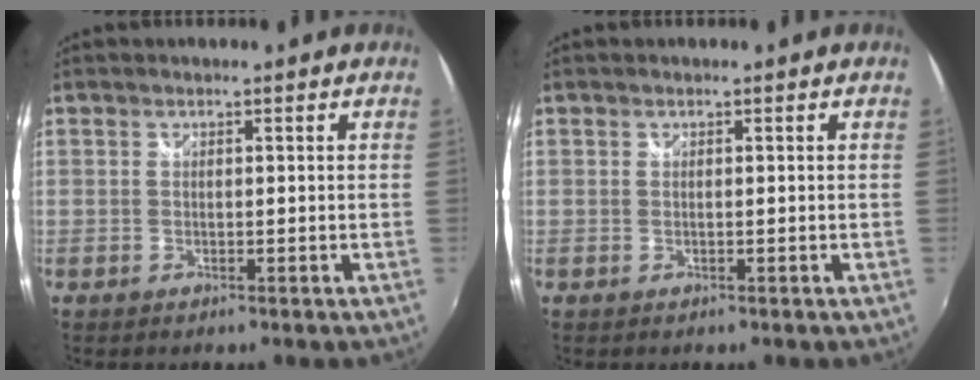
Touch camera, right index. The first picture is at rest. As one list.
[{"total": 0.0}]